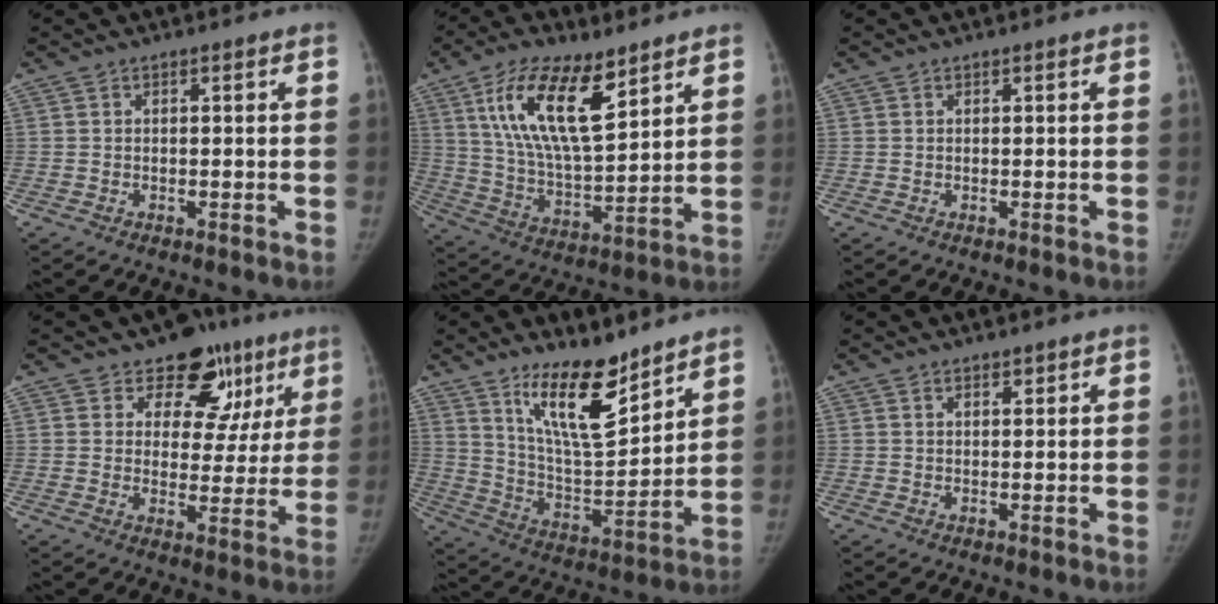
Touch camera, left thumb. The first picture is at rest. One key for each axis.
{"total": 17.6, "fx": 9.1, "fy": 6.8, "fz": 13.4, "tx": -0.224, "ty": -0.039, "tz": 0.172}
{"total": 0.0}
{"total": 13.1, "fx": 7.8, "fy": 9.1, "fz": 5.3, "tx": 0.000, "ty": -0.023, "tz": 0.096}
{"total": 15.4, "fx": 11.0, "fy": 4.7, "fz": 9.7, "tx": -0.132, "ty": -0.086, "tz": 0.203}
{"total": 1.3, "fx": 1.0, "fy": 0.6, "fz": 0.6, "tx": -0.002, "ty": -0.005, "tz": 0.014}